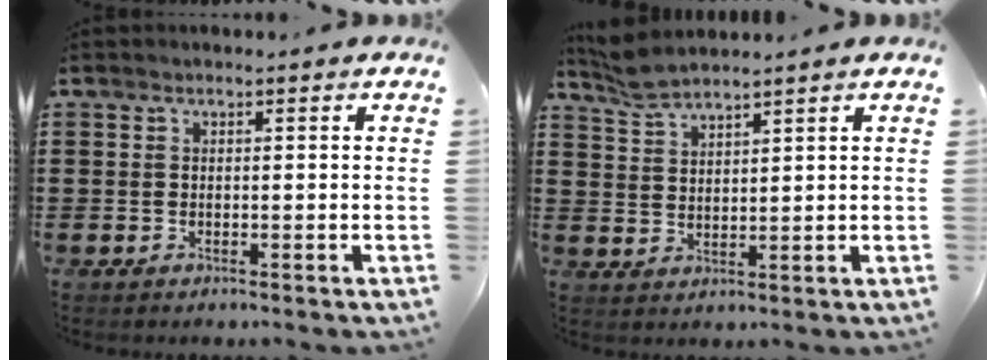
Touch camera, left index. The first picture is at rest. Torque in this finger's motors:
{"motor_torque": [0.23, -0.16, 0.19, 0.07]}